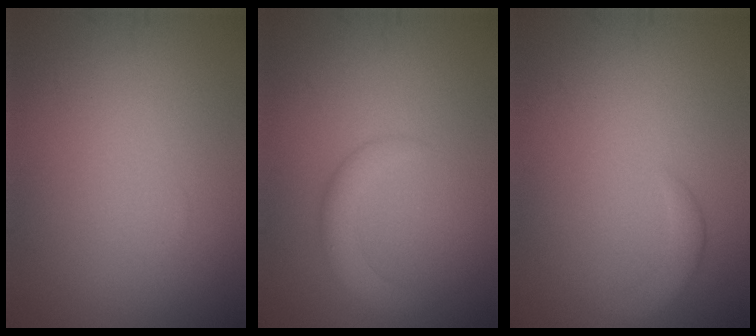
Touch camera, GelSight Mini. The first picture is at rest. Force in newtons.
{"total": 2.4, "press": 2.4, "slide": 0.3}
{"total": 1.6, "press": 1.6, "slide": 0.1}